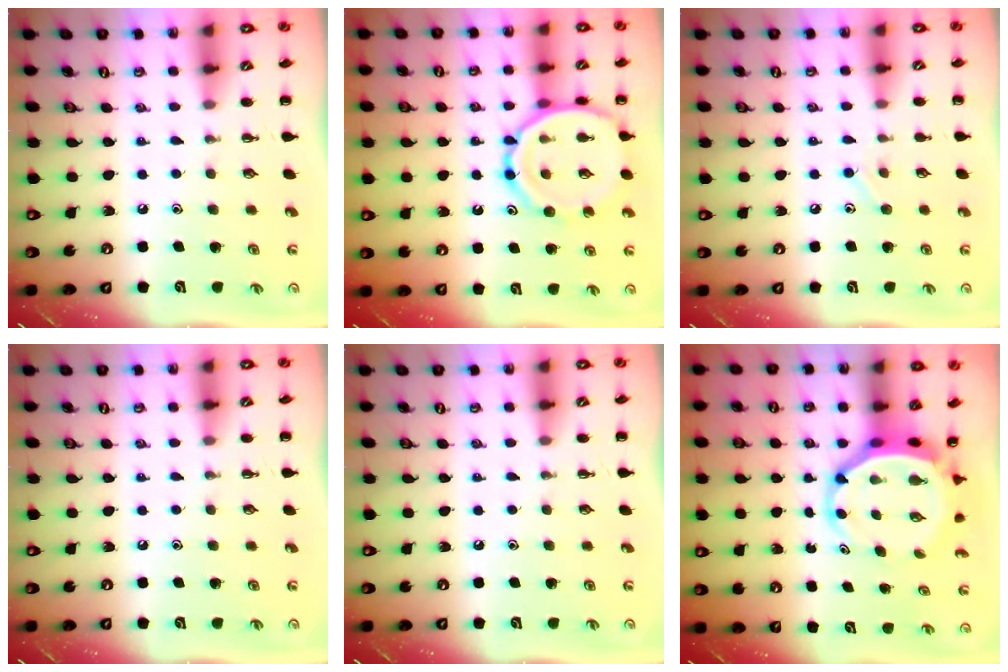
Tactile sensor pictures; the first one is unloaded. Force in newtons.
{"total": 15.2, "press": 15.1, "slide": 1.7}
{"total": 6.6, "press": 6.4, "slide": 1.8}
{"total": 0.0}
{"total": 0.0}
{"total": 5.9, "press": 5.7, "slide": 1.8}